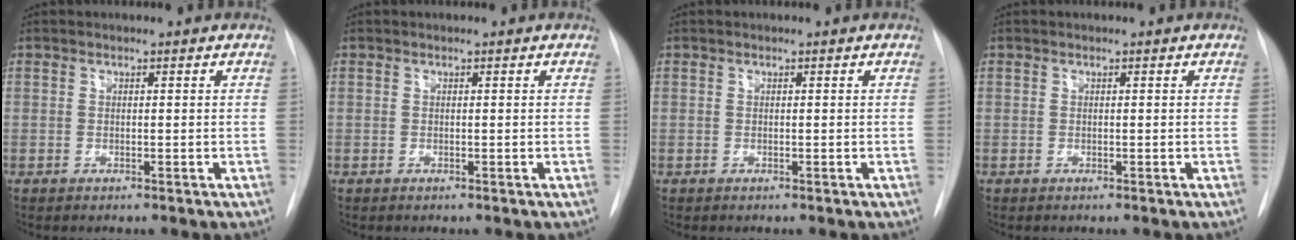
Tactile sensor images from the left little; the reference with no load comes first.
{"total": 0.0}
{"total": 0.0}
{"total": 0.0}